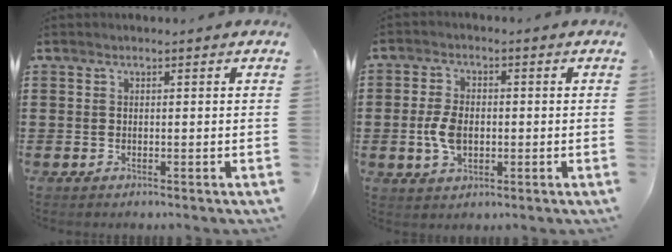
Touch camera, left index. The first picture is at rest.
{"total": 5.3, "force": [-0.6, 3.1, 4.2], "torque": [-0.107, -0.002, -0.018]}